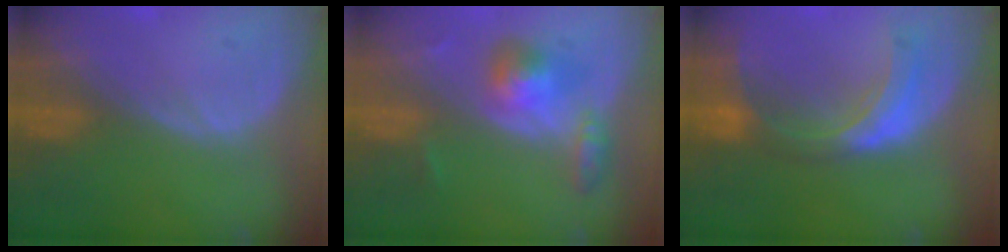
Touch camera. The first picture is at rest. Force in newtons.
{"total": 5.7, "press": 5.4, "slide": 1.6}
{"total": 8.0, "press": 7.1, "slide": 3.8}